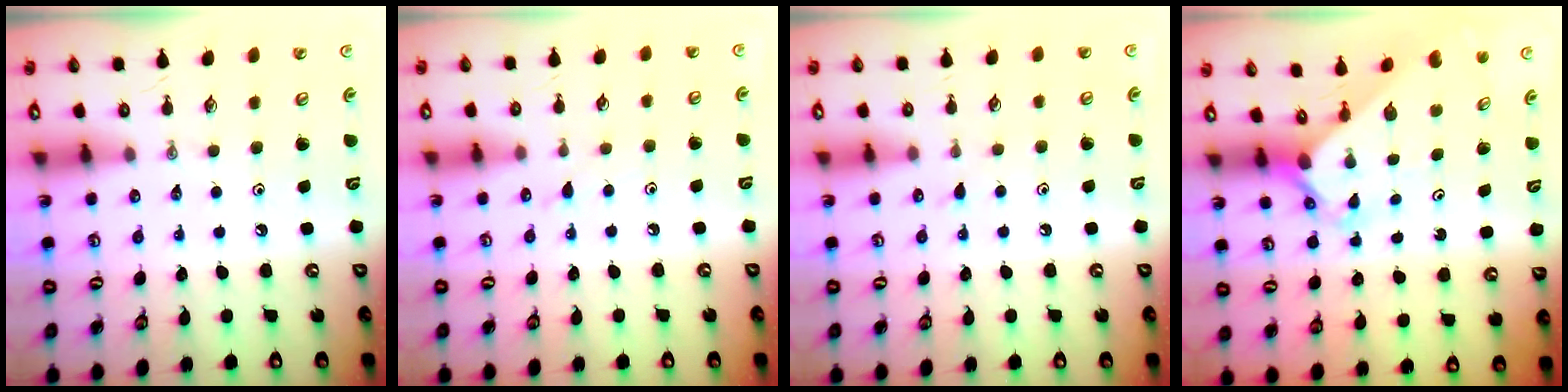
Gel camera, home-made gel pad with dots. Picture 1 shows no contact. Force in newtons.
{"total": 5.5, "press": 5.5, "slide": 0.7}
{"total": 6.8, "press": 6.8, "slide": 0.6}
{"total": 2.7, "press": 2.6, "slide": 0.3}